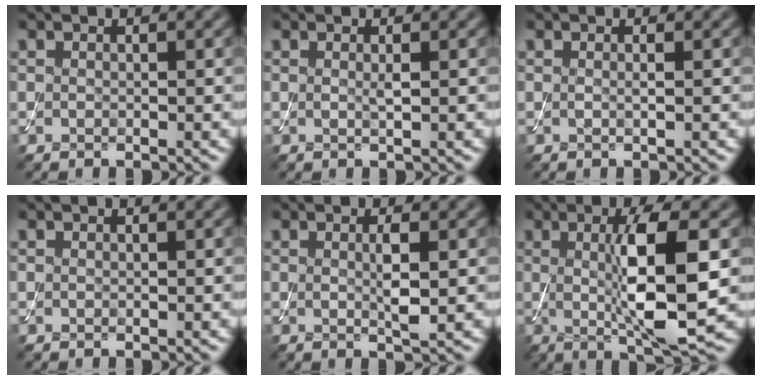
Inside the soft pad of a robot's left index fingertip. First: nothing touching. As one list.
[{"total": 0.7, "force": [0.1, 0.0, 0.6], "torque": [-0.014, -0.001, 0.001]}, {"total": 0.7, "force": [0.0, 0.2, 0.7], "torque": [-0.012, 0.000, -0.003]}, {"total": 0.0}, {"total": 2.1, "force": [0.2, 0.3, 2.1], "torque": [-0.040, -0.002, 0.002]}, {"total": 8.1, "force": [0.2, 1.6, 7.9], "torque": [-0.128, -0.010, 0.008]}]